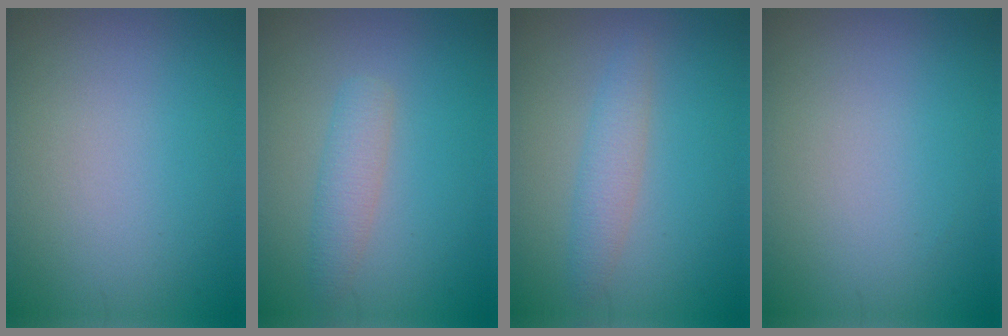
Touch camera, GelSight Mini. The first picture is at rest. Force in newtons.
{"total": 2.2, "press": 2.2, "slide": 0.1}
{"total": 2.1, "press": 2.1, "slide": 0.1}
{"total": 0.0}